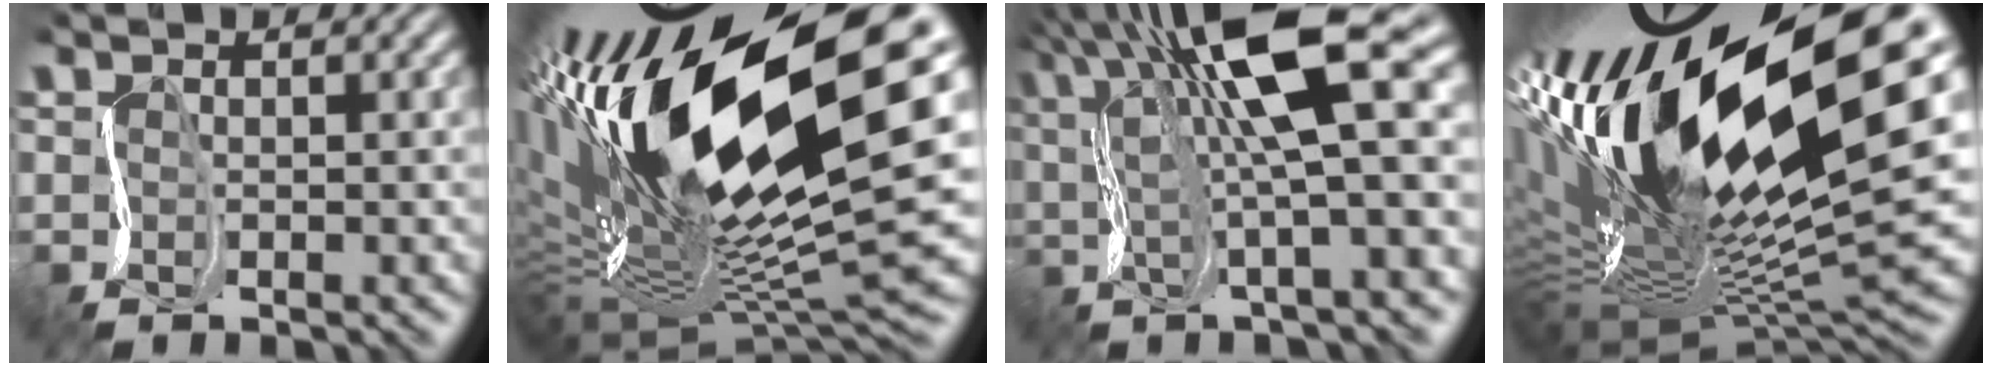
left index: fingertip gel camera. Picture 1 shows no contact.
{"total": 17.4, "force": [5.1, 6.2, 15.5], "torque": [-0.295, 0.000, 0.089]}
{"total": 11.9, "force": [4.7, 2.2, 10.7], "torque": [-0.173, 0.020, 0.080]}
{"total": 18.2, "force": [4.5, 4.9, 17.0], "torque": [-0.311, -0.003, 0.079]}